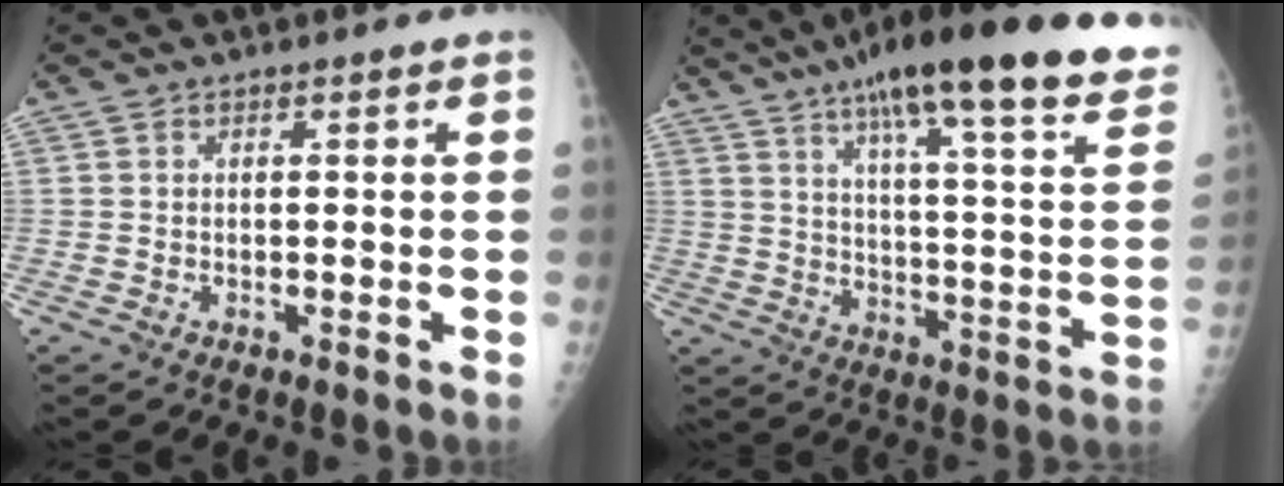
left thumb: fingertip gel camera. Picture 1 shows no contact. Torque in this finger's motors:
{"motor_torque": [0.53, 0.42, 1.47, -1.31, 0.18]}